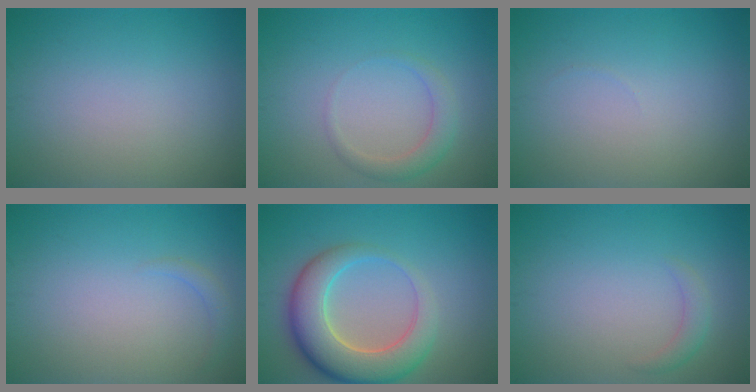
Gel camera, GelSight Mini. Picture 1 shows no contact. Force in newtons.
{"total": 2.1, "press": 2.1, "slide": 0.1}
{"total": 0.0}
{"total": 1.0, "press": 1.0, "slide": 0.2}
{"total": 7.7, "press": 7.7, "slide": 0.6}
{"total": 1.3, "press": 1.3, "slide": 0.1}